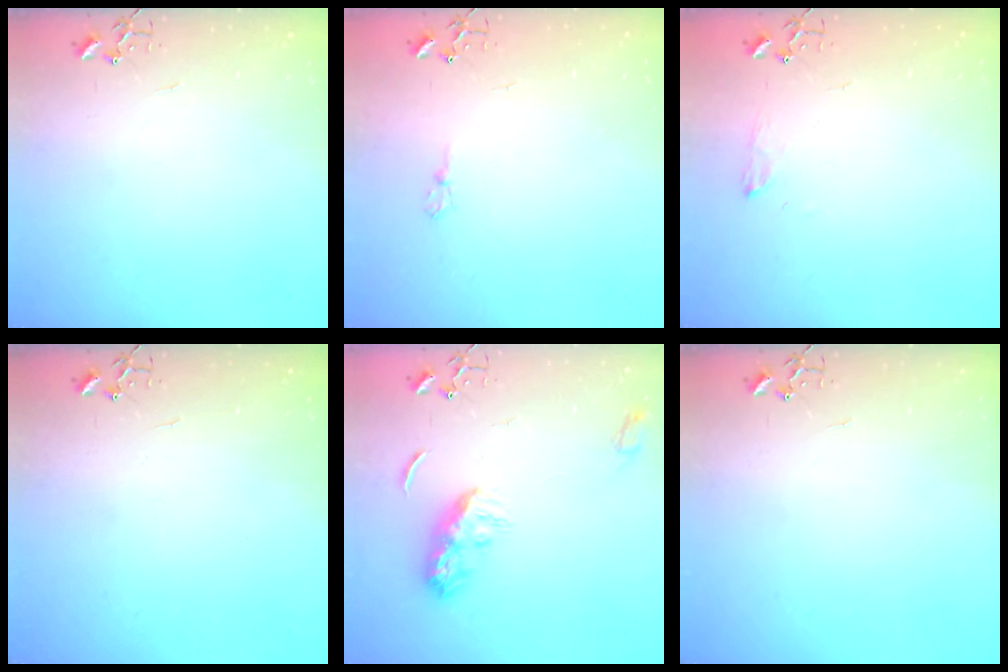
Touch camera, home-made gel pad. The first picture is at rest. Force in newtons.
{"total": 4.8, "press": 4.8, "slide": 0.5}
{"total": 6.3, "press": 6.2, "slide": 0.8}
{"total": 0.0}
{"total": 10.4, "press": 10.4, "slide": 0.2}
{"total": 0.0}